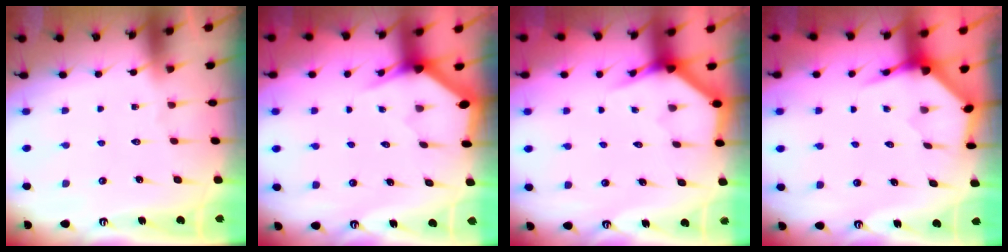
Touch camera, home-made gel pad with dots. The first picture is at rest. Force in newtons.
{"total": 3.0, "press": 3.0, "slide": 0.1}
{"total": 3.8, "press": 3.8, "slide": 0.2}
{"total": 4.0, "press": 3.9, "slide": 0.4}